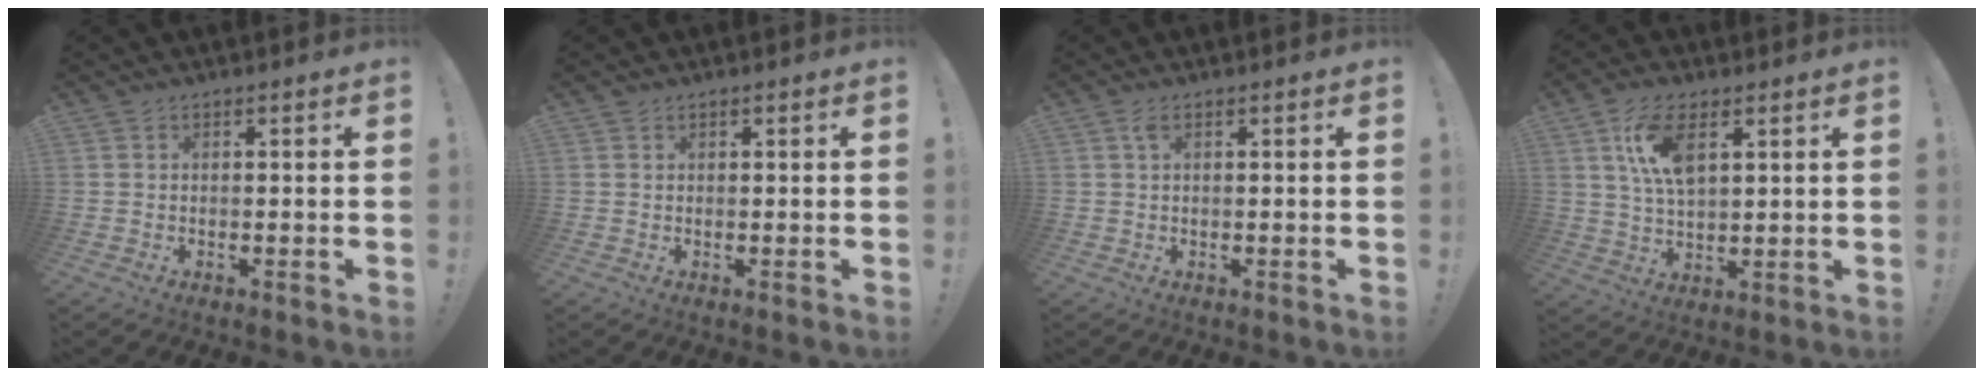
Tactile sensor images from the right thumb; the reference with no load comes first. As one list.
[{"total": 0.7, "force": [0.5, 0.4, 0.2], "torque": [0.000, -0.001, 0.010]}, {"total": 1.7, "force": [0.7, 0.7, 1.4], "torque": [-0.028, 0.002, 0.012]}, {"total": 10.6, "force": [4.6, 5.2, 8.1], "torque": [-0.166, -0.005, 0.083]}]